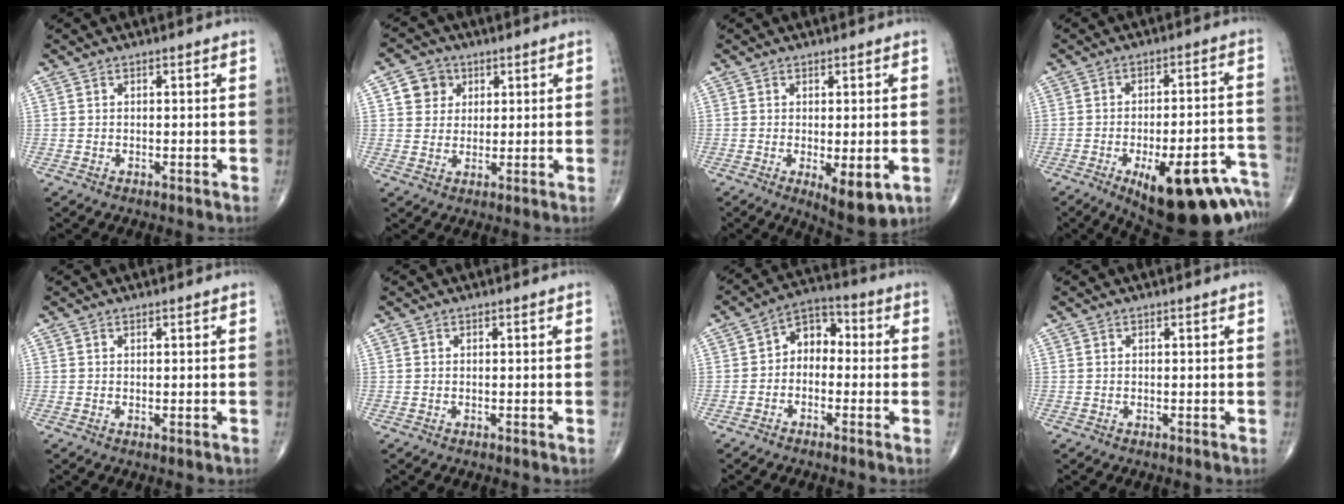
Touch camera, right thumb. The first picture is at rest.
{"total": 6.3, "force": [2.2, 5.7, 1.7], "torque": [0.002, -0.003, 0.034]}
{"total": 7.6, "force": [-2.1, 2.7, 6.8], "torque": [-0.091, -0.021, -0.023]}
{"total": 23.2, "force": [-12.6, 8.4, 17.6], "torque": [-0.154, 0.065, -0.162]}
{"total": 0.6, "force": [0.0, 0.1, 0.6], "torque": [-0.016, -0.005, 0.002]}
{"total": 0.0}
{"total": 6.8, "force": [-0.6, 5.0, 4.5], "torque": [-0.042, 0.033, -0.031]}
{"total": 0.0}